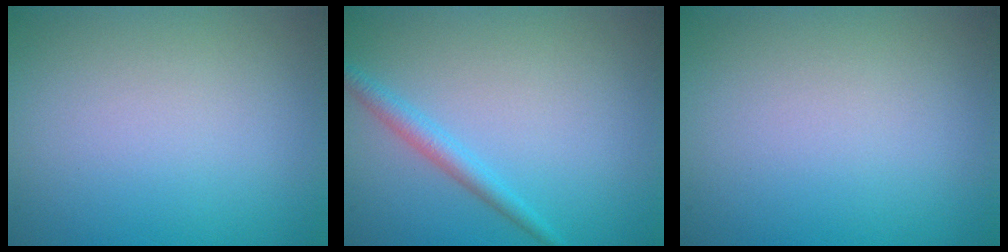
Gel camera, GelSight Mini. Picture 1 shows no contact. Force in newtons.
{"total": 1.9, "press": 1.9, "slide": 0.1}
{"total": 0.0}